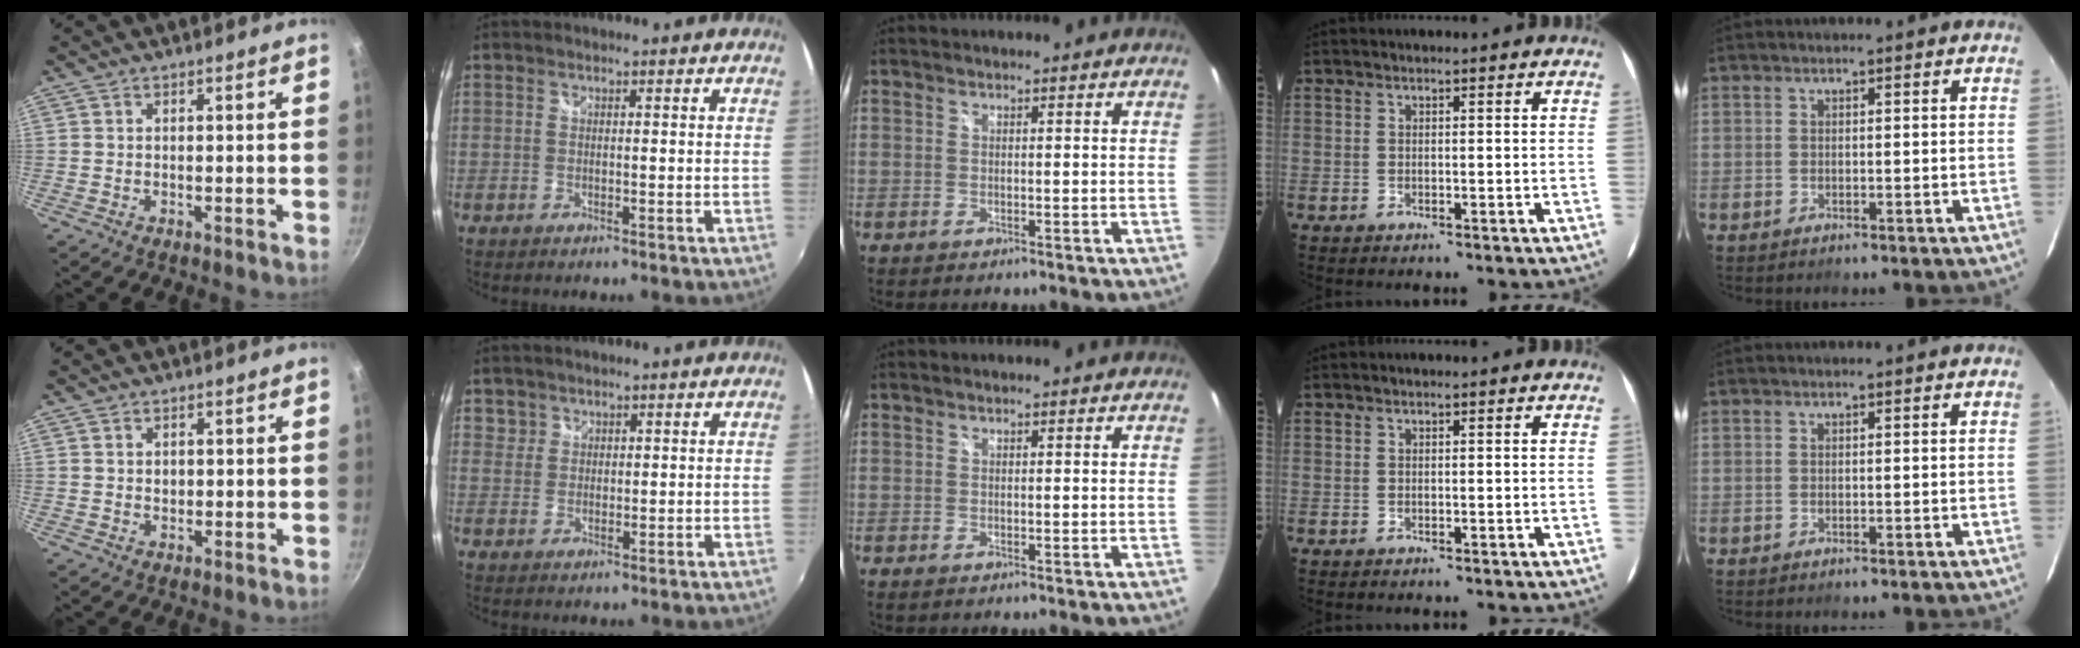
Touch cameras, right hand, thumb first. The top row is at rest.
{"thumb": {"total": 1.5, "force": [0.3, 1.2, 0.8], "torque": [-0.010, 0.001, 0.005]}, "index": {"total": 3.1, "force": [1.5, 2.6, 0.2], "torque": [0.009, 0.008, 0.025]}}